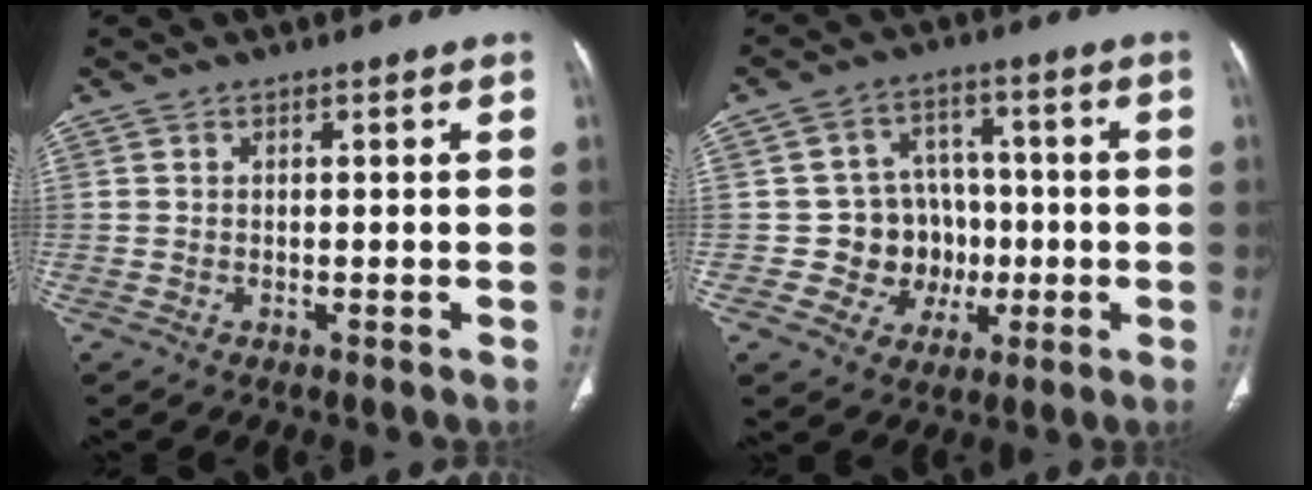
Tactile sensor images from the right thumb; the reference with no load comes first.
{"total": 9.9, "force": [-1.4, 9.3, 3.1], "torque": [0.020, 0.026, -0.018]}